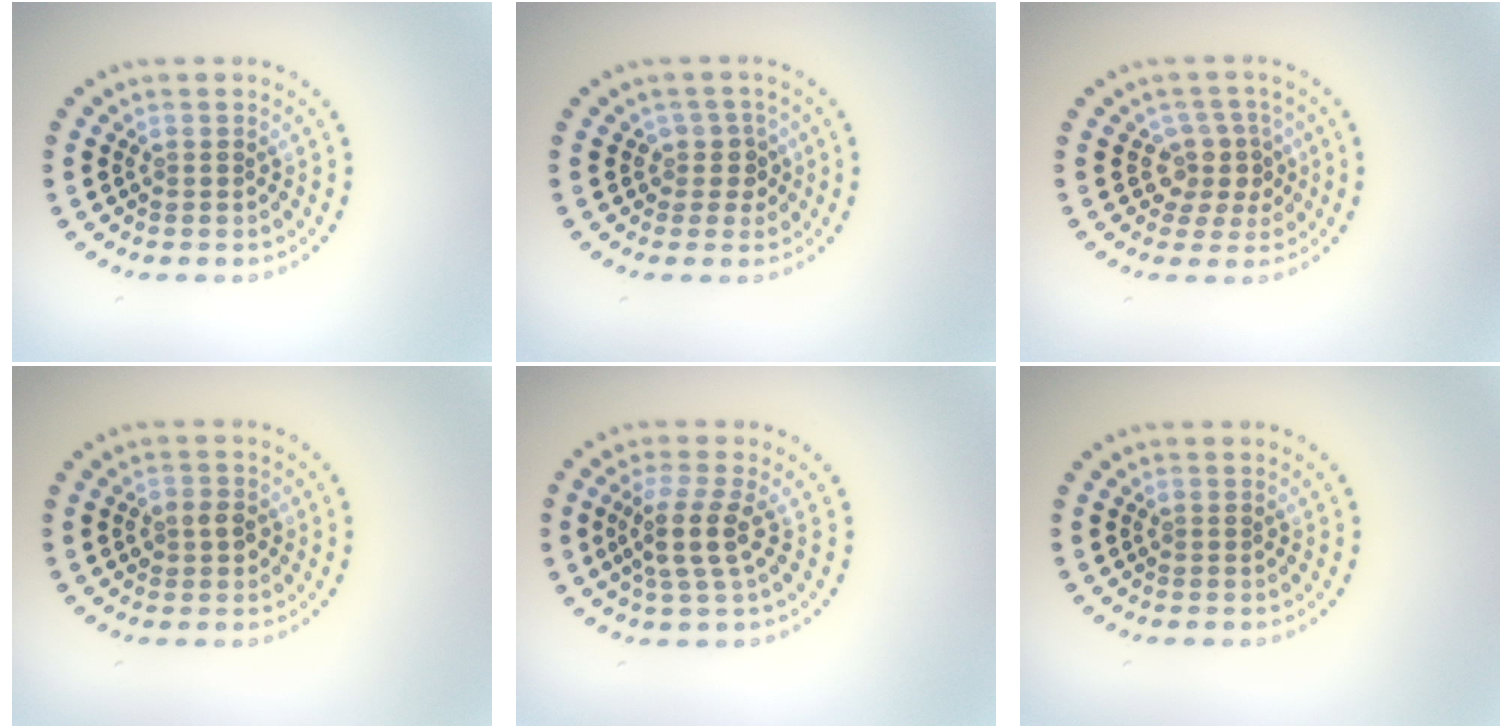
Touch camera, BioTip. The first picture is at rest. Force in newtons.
{"total": 2.0, "press": 1.6, "slide": 1.2}
{"total": 2.9, "press": 2.3, "slide": 1.7}
{"total": 1.8, "press": 1.7, "slide": 0.4}
{"total": 3.4, "press": 2.6, "slide": 2.2}
{"total": 0.0}